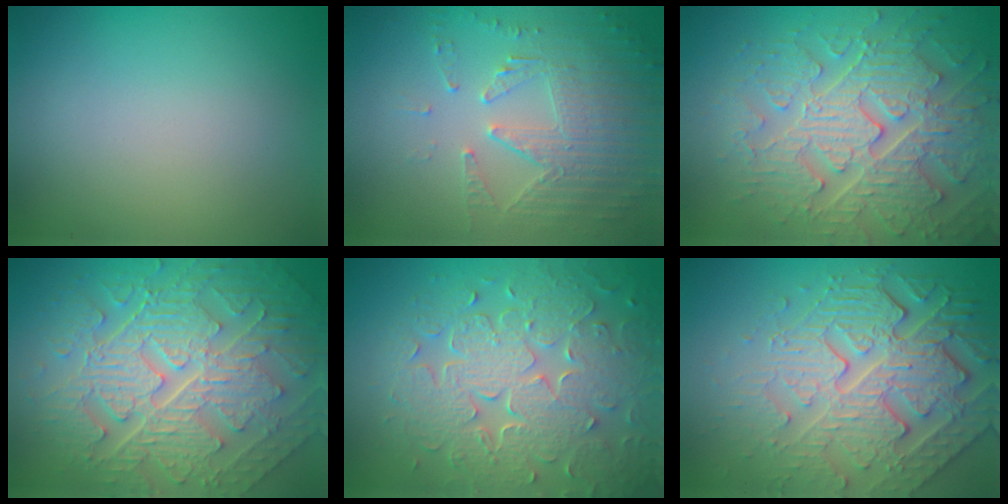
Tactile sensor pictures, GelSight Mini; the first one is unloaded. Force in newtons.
{"total": 5.6, "press": 3.7, "slide": 4.2}
{"total": 7.4, "press": 6.0, "slide": 4.3}
{"total": 10.2, "press": 7.0, "slide": 7.5}
{"total": 8.8, "press": 6.3, "slide": 6.1}
{"total": 7.6, "press": 5.8, "slide": 4.8}